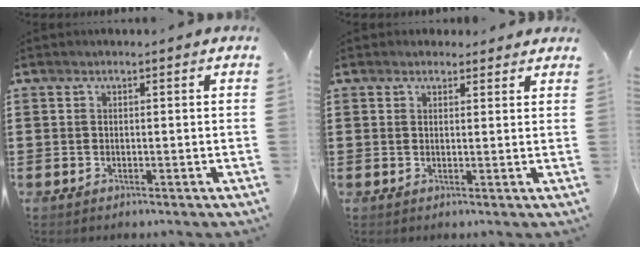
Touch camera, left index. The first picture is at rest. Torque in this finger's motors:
{"motor_torque": [1.53, -0.61, 0.53, 0.01]}